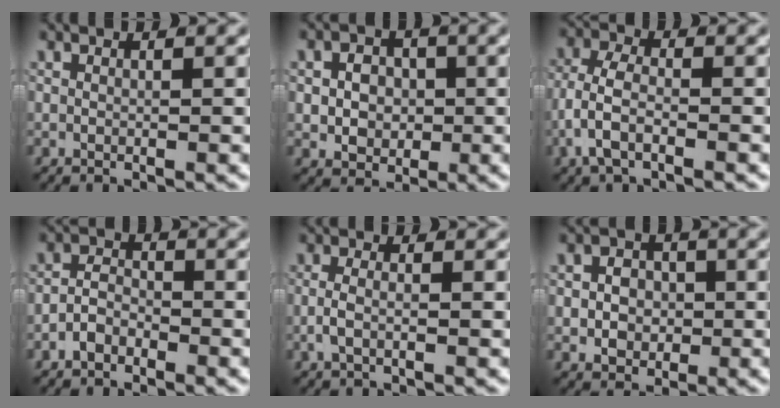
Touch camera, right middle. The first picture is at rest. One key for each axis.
{"total": 3.8, "fx": -0.4, "fy": 3.2, "fz": 1.9, "tx": -0.022, "ty": -0.013, "tz": -0.002}
{"total": 4.4, "fx": -1.4, "fy": 2.5, "fz": 3.2, "tx": -0.074, "ty": -0.008, "tz": -0.025}
{"total": 2.0, "fx": -1.4, "fy": 1.1, "fz": 0.8, "tx": -0.001, "ty": 0.002, "tz": -0.032}
{"total": 1.7, "fx": -0.7, "fy": 0.4, "fz": 1.4, "tx": -0.033, "ty": -0.002, "tz": -0.014}
{"total": 3.3, "fx": -0.7, "fy": 2.7, "fz": 1.6, "tx": -0.015, "ty": -0.008, "tz": -0.010}